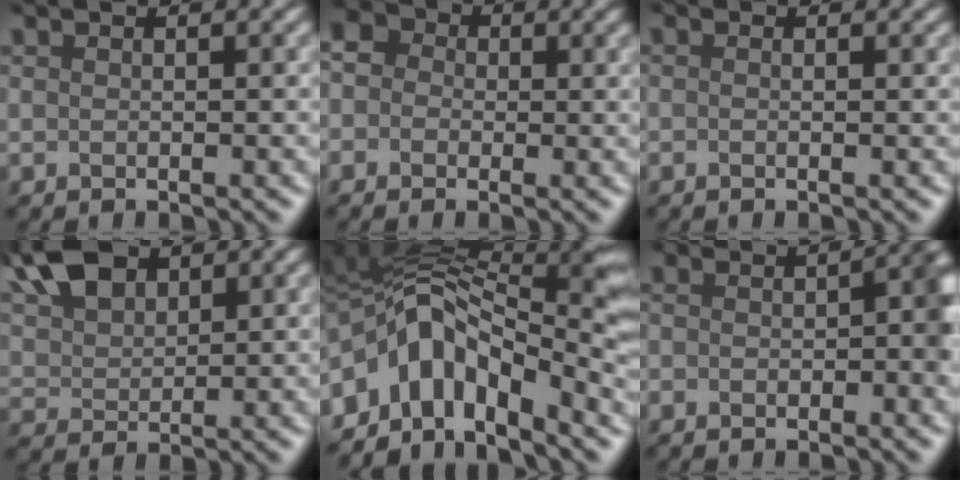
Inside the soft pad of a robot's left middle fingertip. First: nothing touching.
{"total": 1.5, "force": [-1.0, 1.0, -0.5], "torque": [-0.001, 0.007, -0.009]}
{"total": 0.6, "force": [-0.1, 0.3, 0.4], "torque": [0.005, -0.001, -0.009]}
{"total": 3.9, "force": [3.0, 2.0, 1.5], "torque": [-0.071, 0.014, 0.077]}
{"total": 8.7, "force": [-1.8, 4.7, 7.1], "torque": [-0.150, 0.017, -0.017]}
{"total": 2.6, "force": [-2.3, -0.1, 1.3], "torque": [-0.040, 0.002, -0.018]}